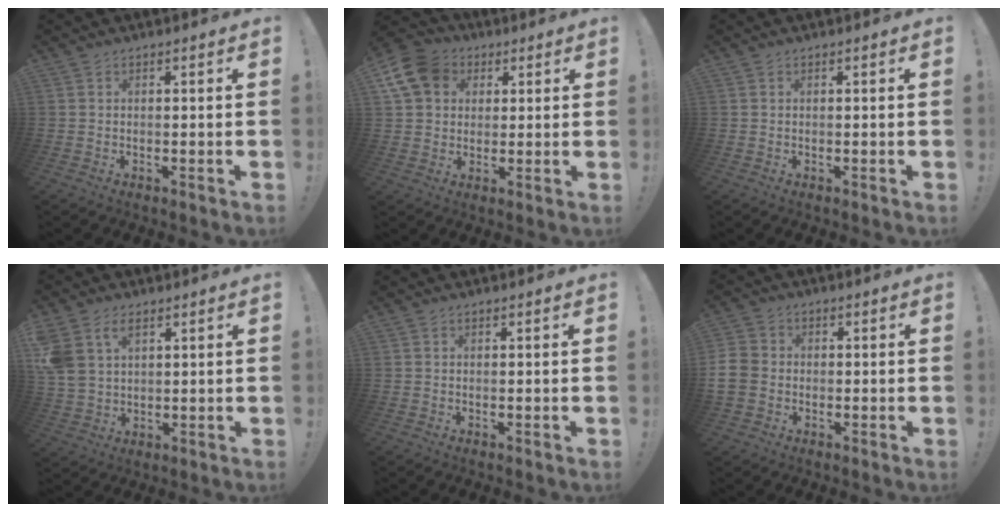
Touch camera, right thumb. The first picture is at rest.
{"total": 12.3, "force": [4.3, 9.9, 6.0], "torque": [-0.110, -0.011, 0.086]}
{"total": 0.0}
{"total": 7.8, "force": [4.0, 5.2, 4.2], "torque": [-0.094, -0.011, 0.080]}
{"total": 0.0}
{"total": 6.8, "force": [-1.4, 5.9, 3.0], "torque": [-0.063, 0.007, -0.027]}